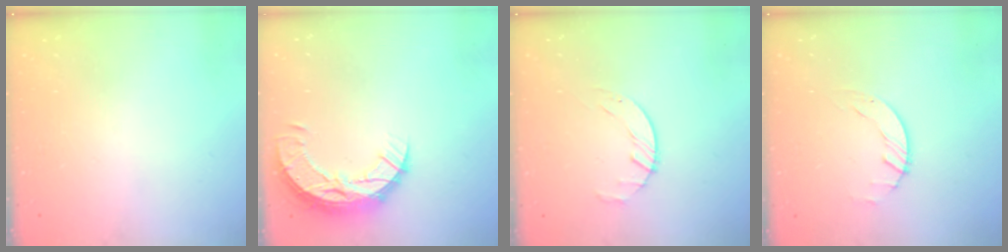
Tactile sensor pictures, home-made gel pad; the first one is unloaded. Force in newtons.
{"total": 10.3, "press": 10.2, "slide": 0.8}
{"total": 1.6, "press": 1.6, "slide": 0.3}
{"total": 0.8, "press": 0.8, "slide": 0.2}